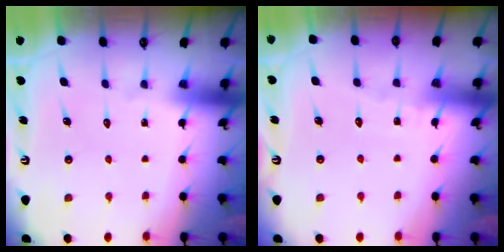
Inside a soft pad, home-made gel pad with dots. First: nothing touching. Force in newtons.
{"total": 4.2, "press": 4.2, "slide": 0.3}